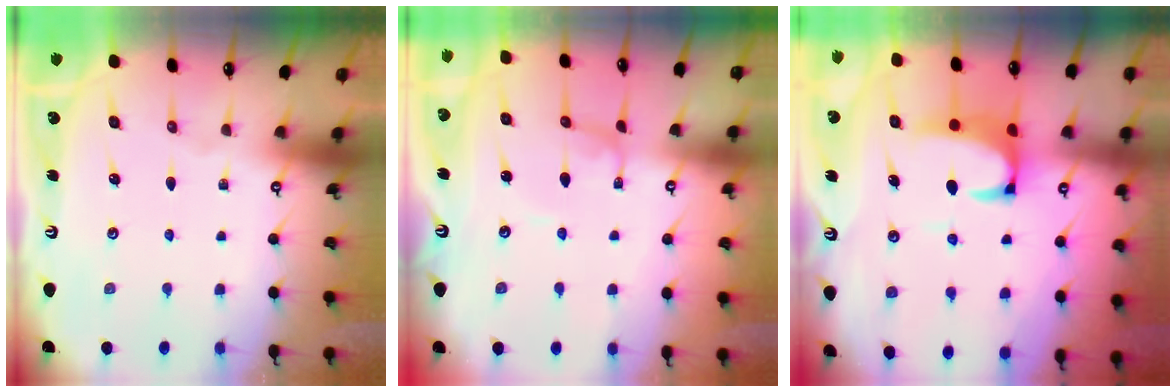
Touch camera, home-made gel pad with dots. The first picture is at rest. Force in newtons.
{"total": 1.5, "press": 1.4, "slide": 0.1}
{"total": 3.0, "press": 2.8, "slide": 1.1}